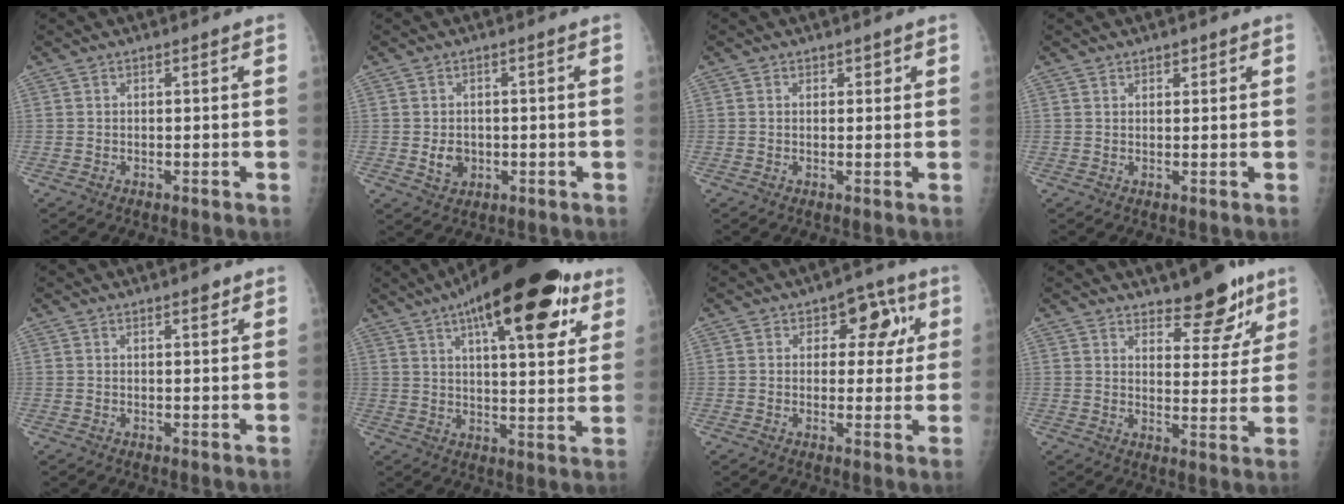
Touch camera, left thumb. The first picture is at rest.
{"total": 3.9, "force": [-0.6, 3.2, 2.1], "torque": [-0.019, 0.001, -0.004]}
{"total": 1.4, "force": [0.6, 1.1, 0.7], "torque": [0.004, 0.000, 0.004]}
{"total": 1.4, "force": [0.9, 0.9, 0.5], "torque": [0.006, -0.004, 0.012]}
{"total": 1.6, "force": [1.2, 0.5, 1.1], "torque": [-0.010, -0.006, 0.016]}
{"total": 23.7, "force": [12.6, 8.1, 18.4], "torque": [-0.246, -0.015, 0.181]}
{"total": 9.0, "force": [2.7, 5.8, 6.2], "torque": [-0.025, 0.003, 0.027]}
{"total": 9.7, "force": [7.2, 3.9, 5.1], "torque": [-0.033, -0.050, 0.107]}